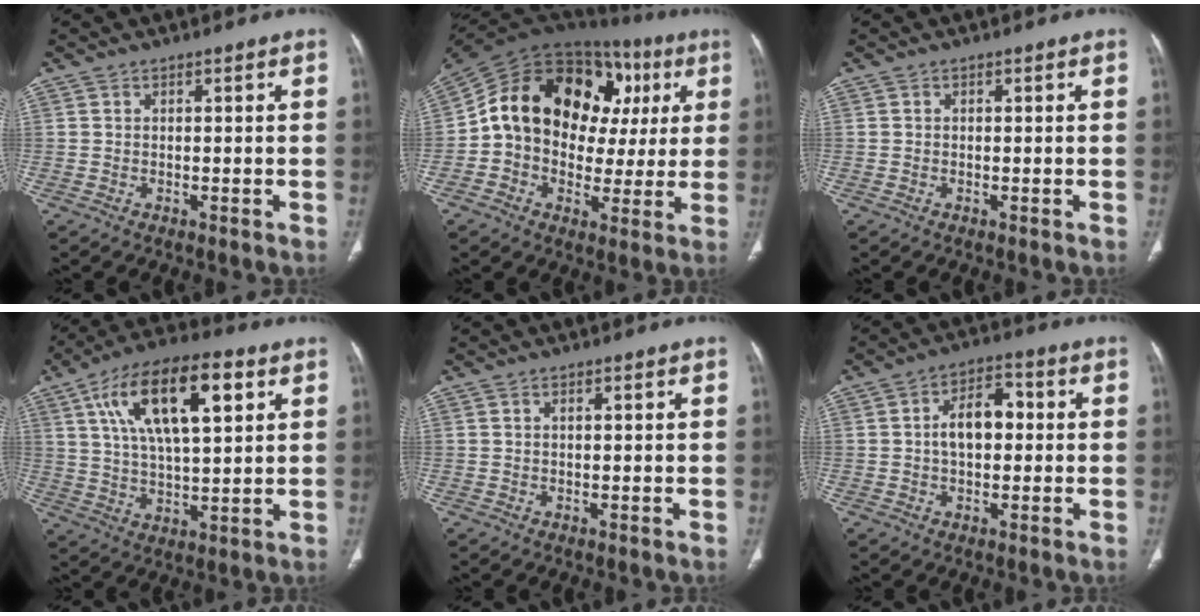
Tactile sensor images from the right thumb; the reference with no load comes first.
{"total": 24.9, "force": [5.4, 17.1, 17.3], "torque": [-0.239, 0.053, 0.083]}
{"total": 0.0}
{"total": 19.0, "force": [7.2, 7.7, 15.8], "torque": [-0.258, -0.002, 0.121]}
{"total": 1.2, "force": [0.5, 0.5, 1.0], "torque": [-0.020, 0.006, 0.009]}
{"total": 8.1, "force": [0.4, 4.9, 6.4], "torque": [-0.093, 0.024, -0.001]}